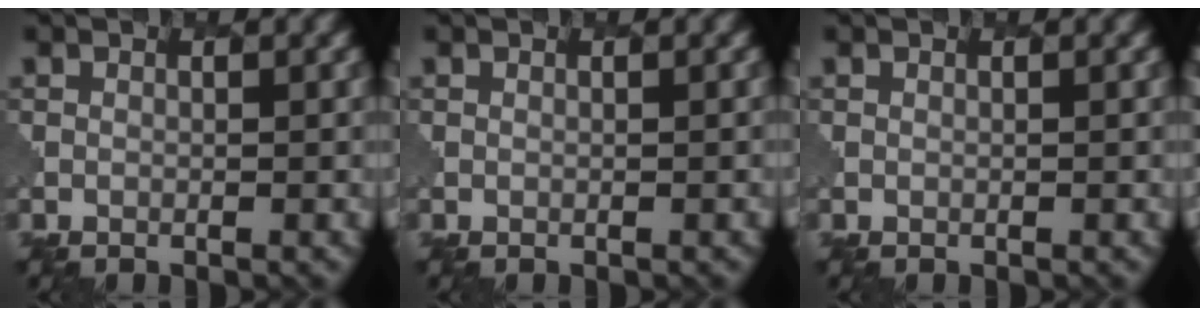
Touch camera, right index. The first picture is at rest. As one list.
[{"total": 0.0}, {"total": 0.0}]